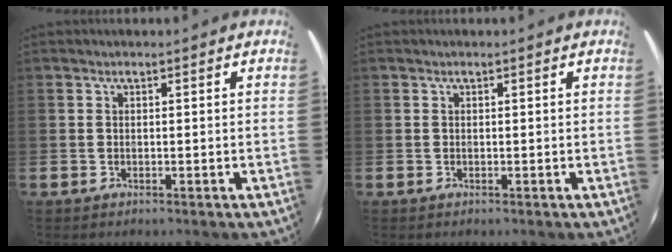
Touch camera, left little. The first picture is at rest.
{"total": 0.0}